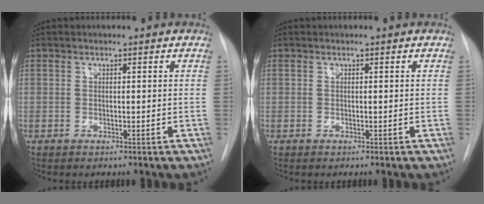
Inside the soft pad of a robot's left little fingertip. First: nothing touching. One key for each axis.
{"total": 0.0}